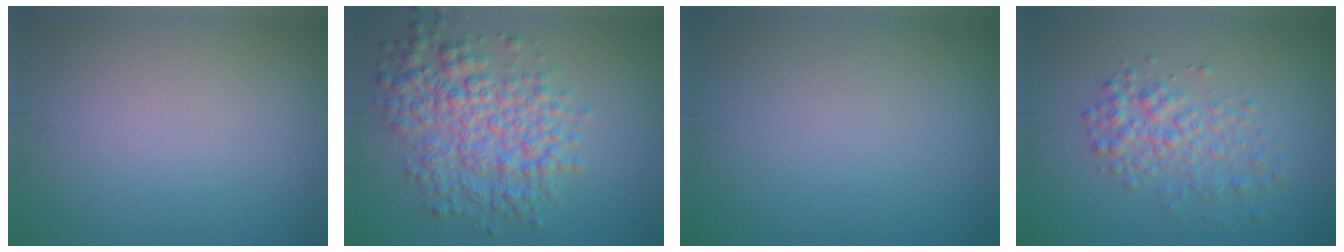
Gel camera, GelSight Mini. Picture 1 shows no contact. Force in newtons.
{"total": 6.3, "press": 6.3, "slide": 0.1}
{"total": 0.0}
{"total": 3.2, "press": 3.2, "slide": 0.1}